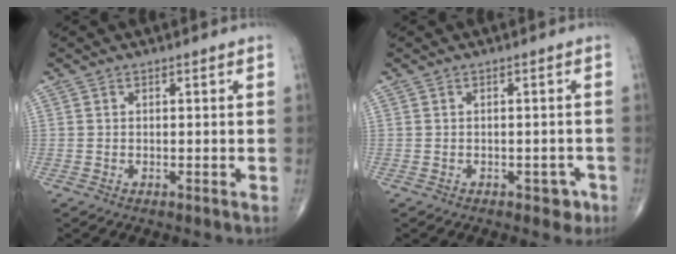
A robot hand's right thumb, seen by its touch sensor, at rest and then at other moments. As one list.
[{"total": 2.3, "force": [-1.2, 1.5, 1.3], "torque": [0.000, 0.009, -0.013]}]